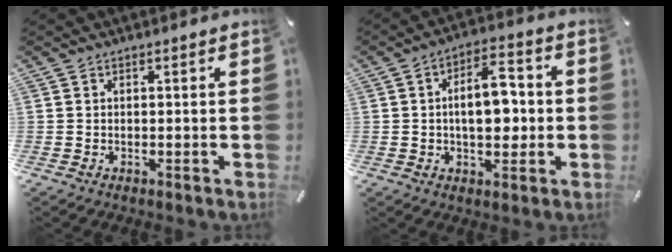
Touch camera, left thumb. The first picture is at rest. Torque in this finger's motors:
{"motor_torque": [1.61, 1.70, 0.98, -0.30, 0.35]}